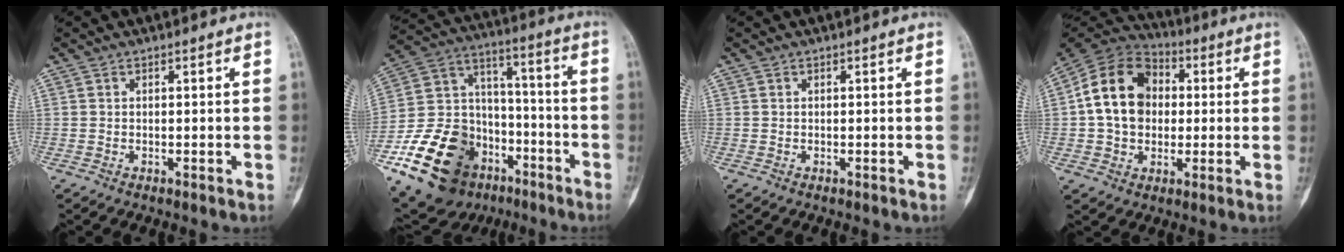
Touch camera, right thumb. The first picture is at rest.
{"total": 25.8, "force": [-12.7, 18.1, 13.3], "torque": [-0.237, 0.096, -0.203]}
{"total": 0.0}
{"total": 15.5, "force": [1.2, 12.0, 9.7], "torque": [-0.149, 0.024, 0.012]}